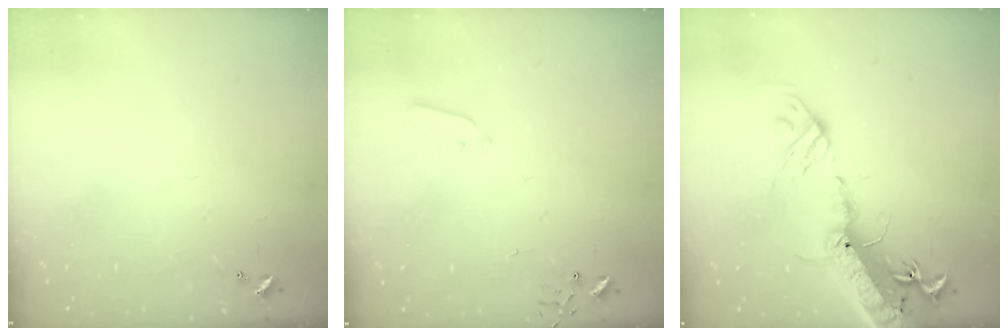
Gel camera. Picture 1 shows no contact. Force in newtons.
{"total": 3.2, "press": 3.1, "slide": 0.7}
{"total": 23.3, "press": 22.7, "slide": 5.2}